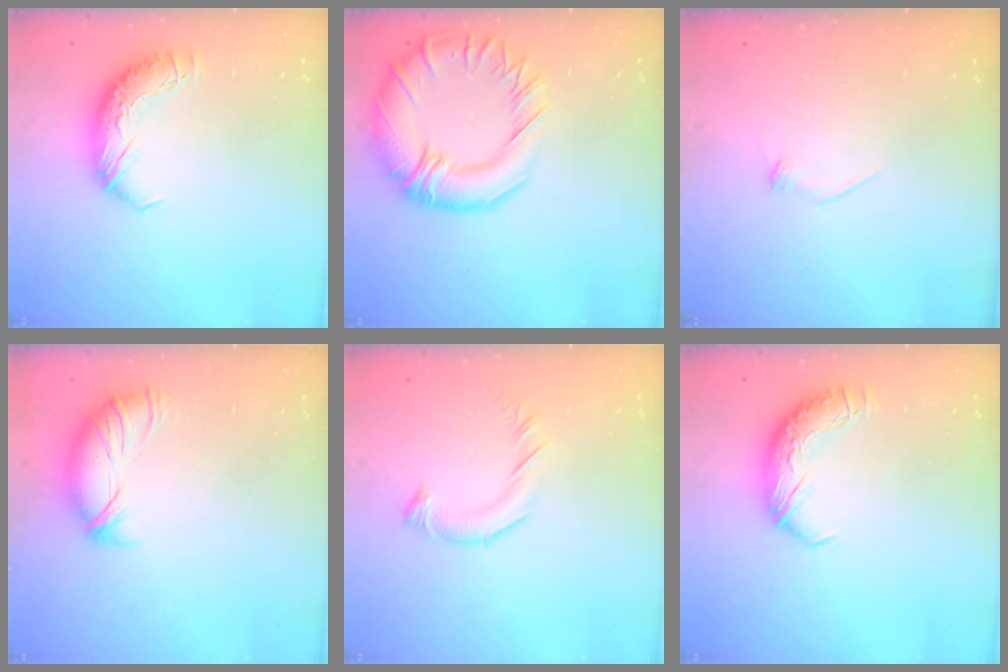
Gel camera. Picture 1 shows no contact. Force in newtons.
{"total": 10.9, "press": 10.6, "slide": 2.7}
{"total": 7.3, "press": 7.2, "slide": 0.8}
{"total": 3.7, "press": 3.3, "slide": 1.7}
{"total": 3.2, "press": 3.2, "slide": 0.3}
{"total": 0.0}